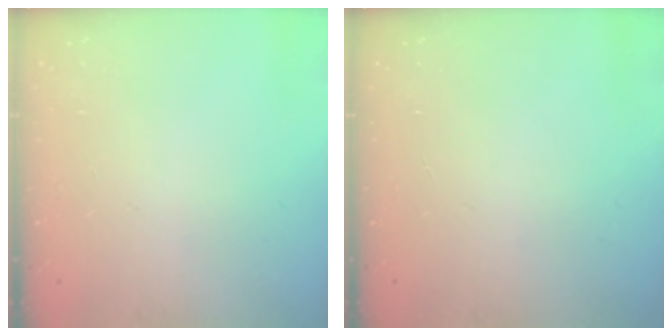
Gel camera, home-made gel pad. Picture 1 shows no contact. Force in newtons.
{"total": 0.0}